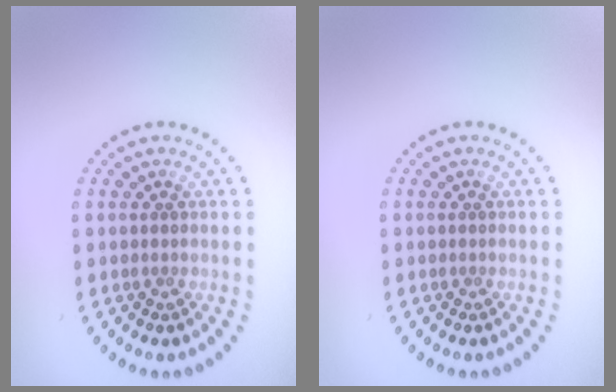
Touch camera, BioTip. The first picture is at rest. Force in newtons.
{"total": 0.0}